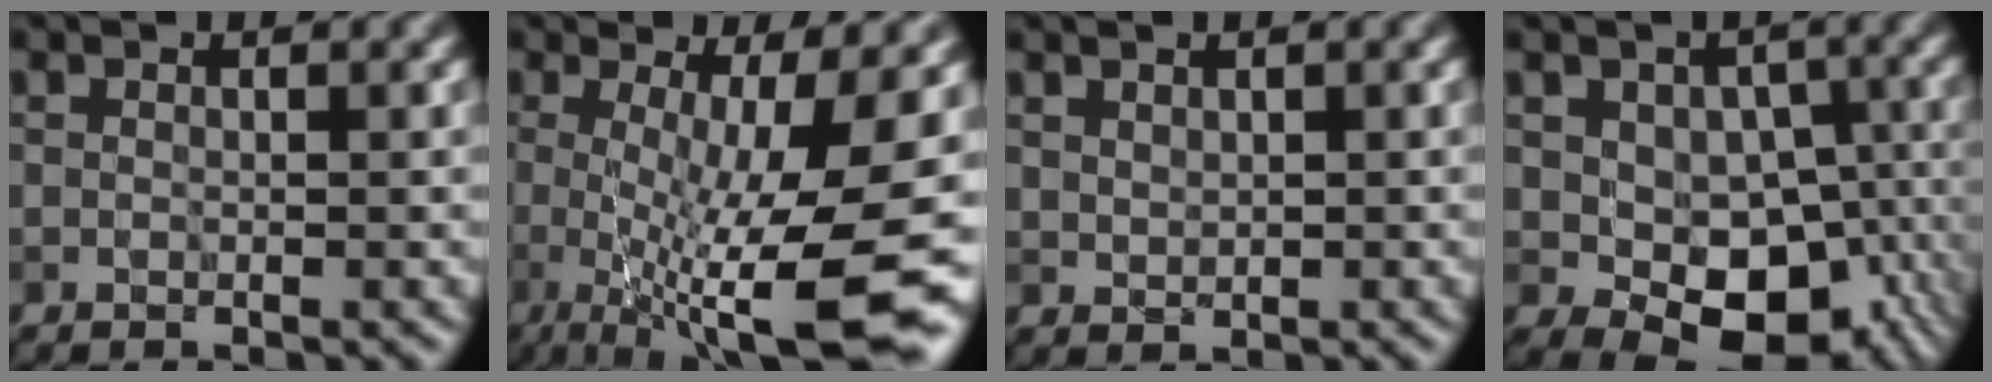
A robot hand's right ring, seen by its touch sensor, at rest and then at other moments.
{"total": 12.3, "force": [-2.5, 2.8, 11.7], "torque": [-0.172, -0.020, -0.038]}
{"total": 1.2, "force": [0.9, 0.7, 0.3], "torque": [-0.005, 0.000, 0.021]}
{"total": 10.2, "force": [-2.9, 6.7, 7.1], "torque": [-0.093, -0.012, -0.037]}